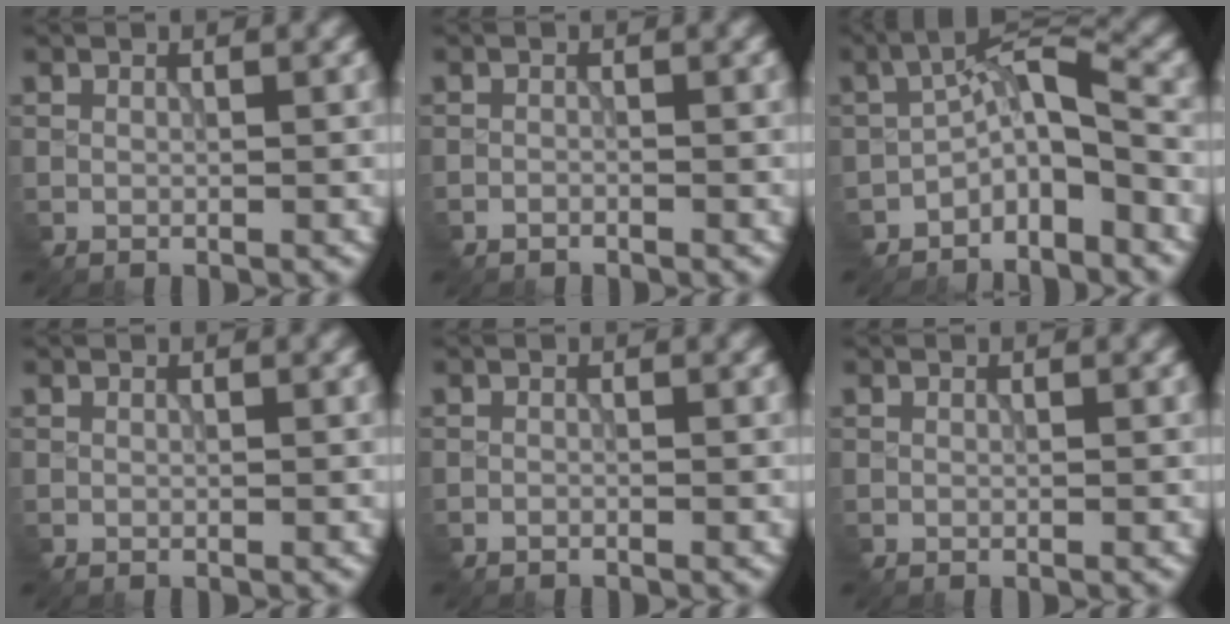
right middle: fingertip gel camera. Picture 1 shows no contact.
{"total": 0.8, "force": [-0.7, 0.2, 0.1], "torque": [-0.003, 0.000, -0.011]}
{"total": 4.4, "force": [-2.2, 1.8, 3.4], "torque": [-0.052, 0.016, -0.047]}
{"total": 0.0}
{"total": 0.5, "force": [-0.4, 0.3, 0.1], "torque": [0.000, -0.003, -0.004]}
{"total": 0.0}